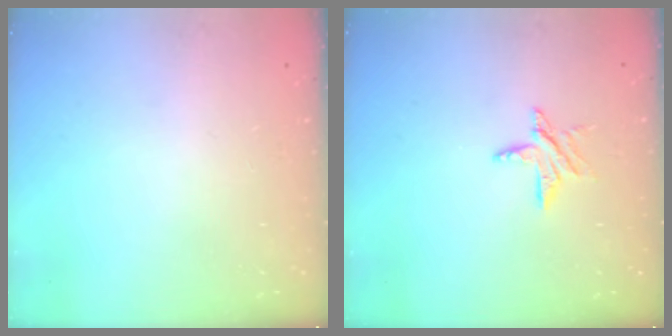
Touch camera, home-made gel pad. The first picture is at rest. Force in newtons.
{"total": 6.6, "press": 6.6, "slide": 0.3}